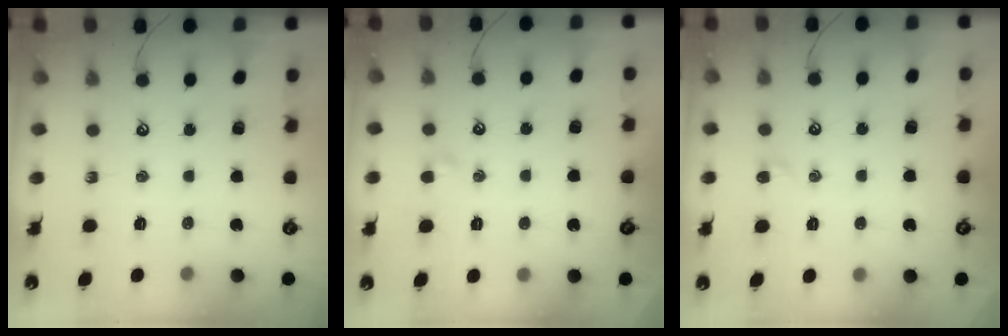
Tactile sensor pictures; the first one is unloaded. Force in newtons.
{"total": 0.8, "press": 0.7, "slide": 0.5}
{"total": 1.0, "press": 1.0, "slide": 0.3}